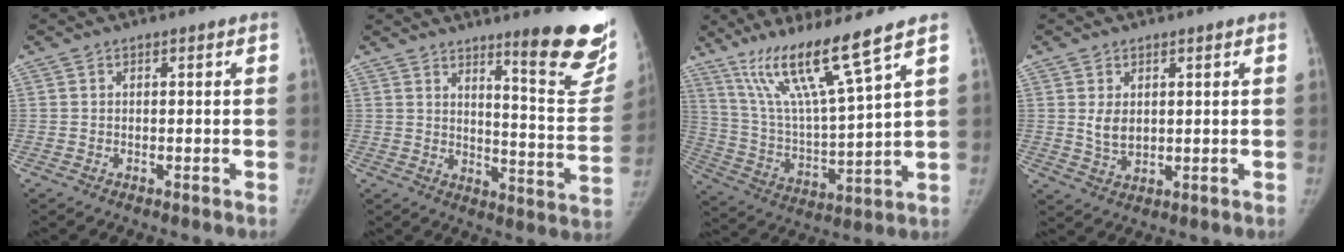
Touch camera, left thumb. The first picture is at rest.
{"total": 17.8, "force": [12.1, 3.3, 12.7], "torque": [-0.118, -0.101, 0.165]}
{"total": 15.9, "force": [10.8, 0.2, 11.6], "torque": [-0.209, -0.058, 0.210]}
{"total": 4.2, "force": [1.2, 2.8, 2.8], "torque": [-0.041, -0.015, 0.031]}